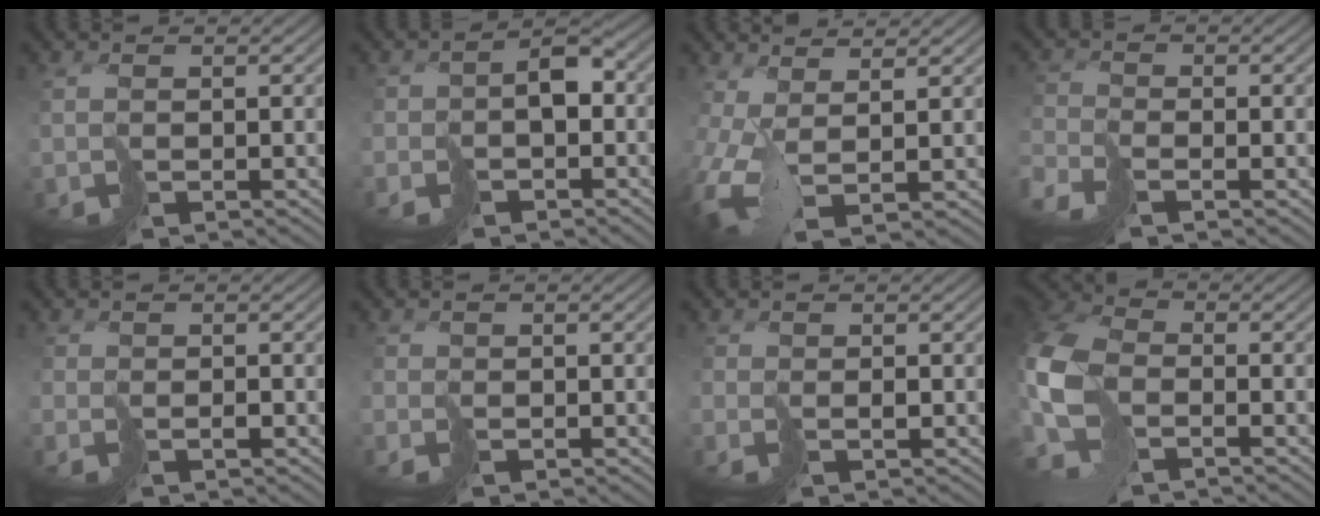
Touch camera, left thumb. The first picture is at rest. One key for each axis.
{"total": 4.0, "fx": -1.6, "fy": 3.2, "fz": 1.8, "tx": -0.010, "ty": -0.001, "tz": -0.029}
{"total": 5.0, "fx": 1.2, "fy": 1.3, "fz": 4.7, "tx": -0.104, "ty": 0.002, "tz": 0.017}
{"total": 3.0, "fx": -2.9, "fy": 0.3, "fz": 0.6, "tx": -0.005, "ty": 0.000, "tz": -0.070}
{"total": 0.7, "fx": -0.2, "fy": 0.1, "fz": -0.6, "tx": 0.023, "ty": 0.002, "tz": -0.003}
{"total": 1.3, "fx": 0.0, "fy": 0.6, "fz": -1.2, "tx": 0.029, "ty": -0.004, "tz": -0.005}
{"total": 0.7, "fx": 0.3, "fy": -0.1, "fz": -0.6, "tx": 0.019, "ty": 0.002, "tz": 0.010}
{"total": 8.2, "fx": -1.7, "fy": 5.7, "fz": 5.6, "tx": -0.155, "ty": -0.005, "tz": -0.044}